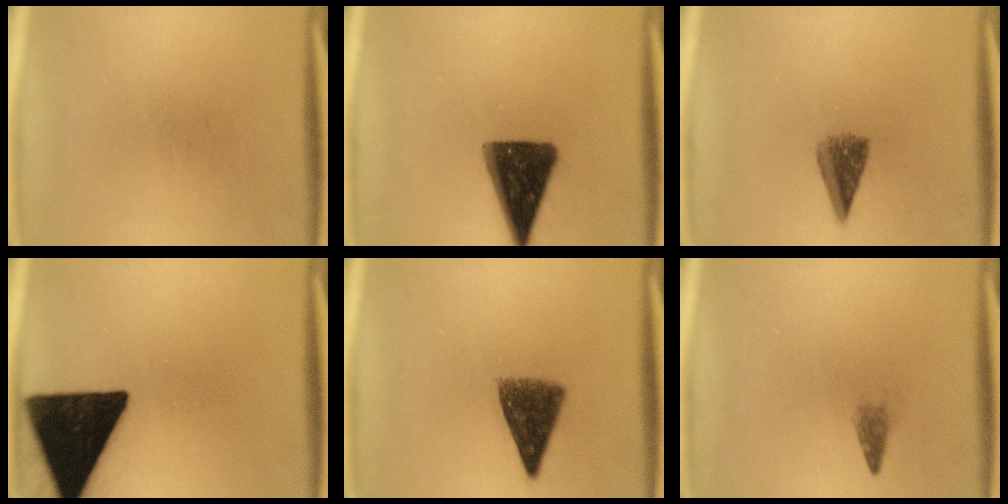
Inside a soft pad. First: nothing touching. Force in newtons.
{"total": 13.8}
{"total": 4.5}
{"total": 19.4}
{"total": 8.0}
{"total": 1.3}